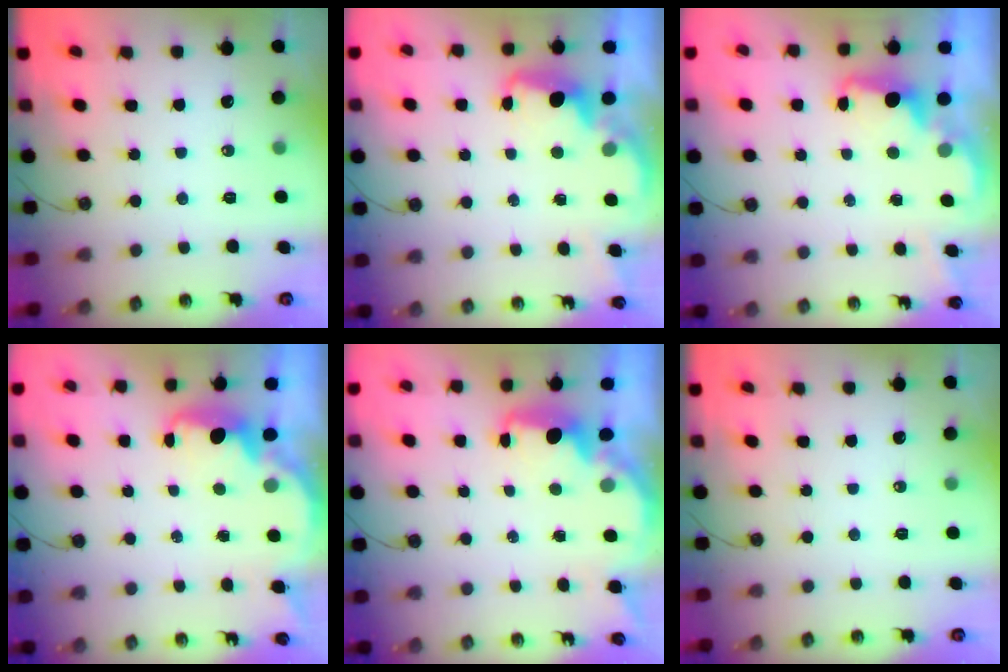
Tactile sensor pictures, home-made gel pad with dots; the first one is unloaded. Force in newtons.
{"total": 2.1, "press": 2.0, "slide": 0.6}
{"total": 1.4, "press": 1.3, "slide": 0.6}
{"total": 2.7, "press": 2.6, "slide": 0.6}
{"total": 3.8, "press": 3.7, "slide": 0.6}
{"total": 0.0}